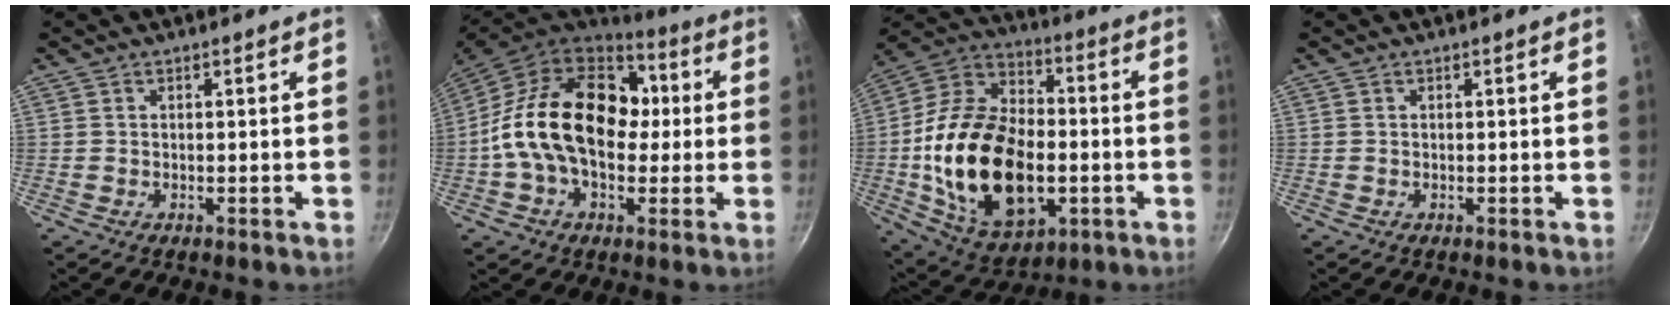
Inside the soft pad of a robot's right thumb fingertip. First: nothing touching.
{"total": 22.7, "force": [1.1, 15.6, 16.4], "torque": [-0.245, 0.038, 0.005]}
{"total": 27.3, "force": [-4.0, 17.1, 20.9], "torque": [-0.360, 0.029, -0.063]}
{"total": 0.0}